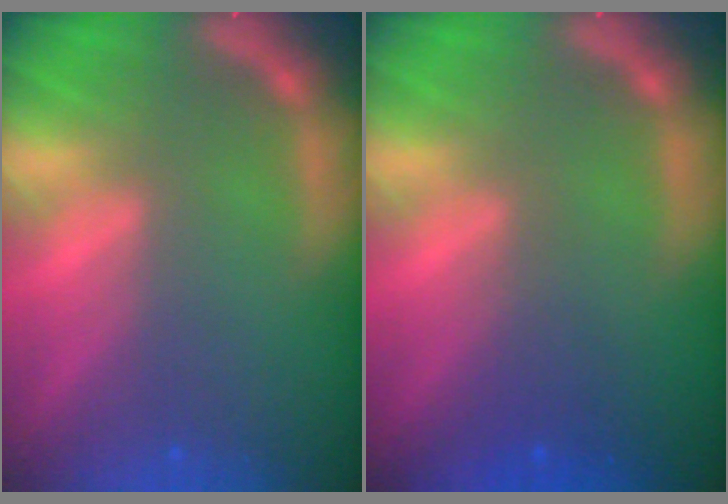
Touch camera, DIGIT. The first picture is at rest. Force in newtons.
{"total": 2.0}